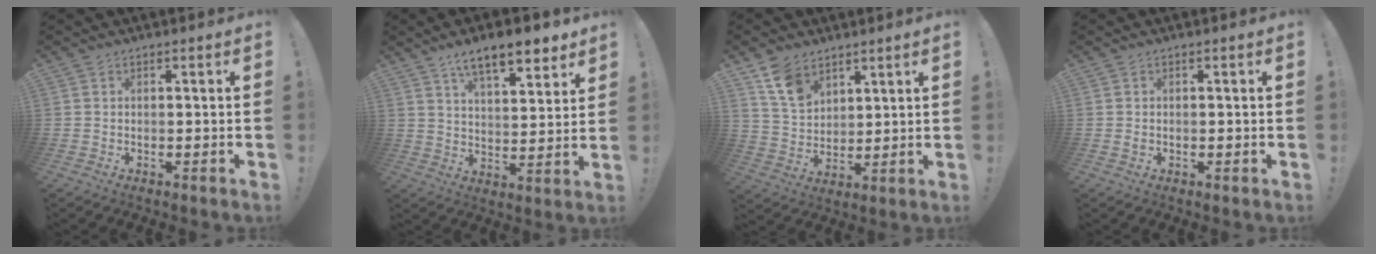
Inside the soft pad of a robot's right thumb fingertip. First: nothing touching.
{"total": 11.9, "force": [8.1, 3.8, 7.9], "torque": [-0.128, -0.041, 0.138]}
{"total": 10.5, "force": [7.0, 6.5, 4.4], "torque": [-0.087, -0.032, 0.139]}
{"total": 0.7, "force": [0.1, 0.5, 0.4], "torque": [0.000, 0.000, 0.000]}